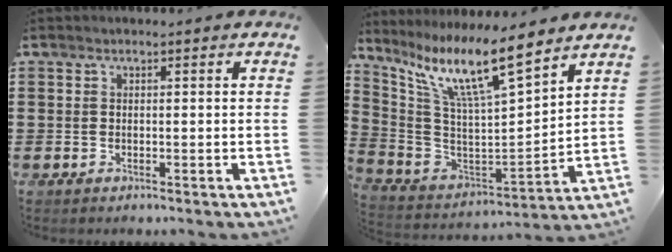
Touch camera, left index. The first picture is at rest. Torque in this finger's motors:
{"motor_torque": [2.14, 0.00, 0.97, 0.21]}